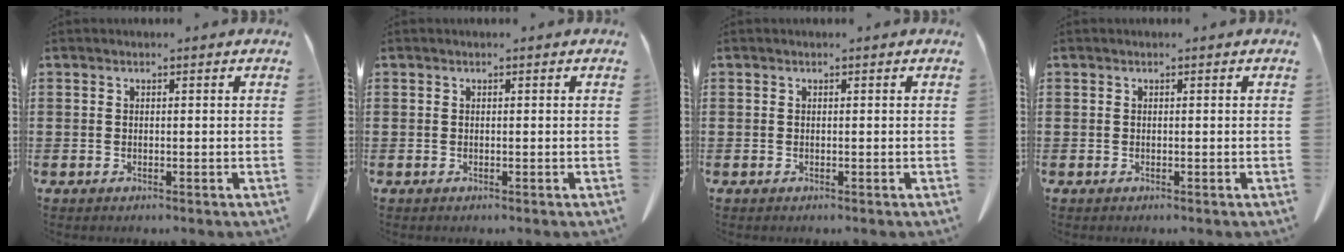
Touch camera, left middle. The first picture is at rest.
{"total": 0.0}
{"total": 0.0}
{"total": 0.0}